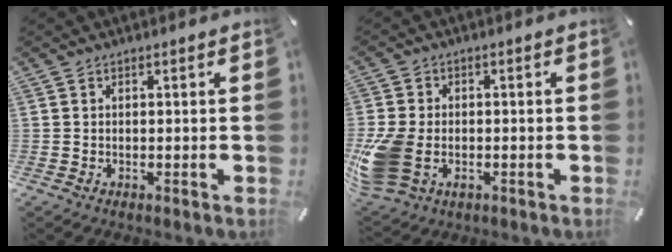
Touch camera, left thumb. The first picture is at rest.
{"total": 10.6, "force": [-2.7, 7.8, 6.7], "torque": [-0.151, 0.004, -0.046]}